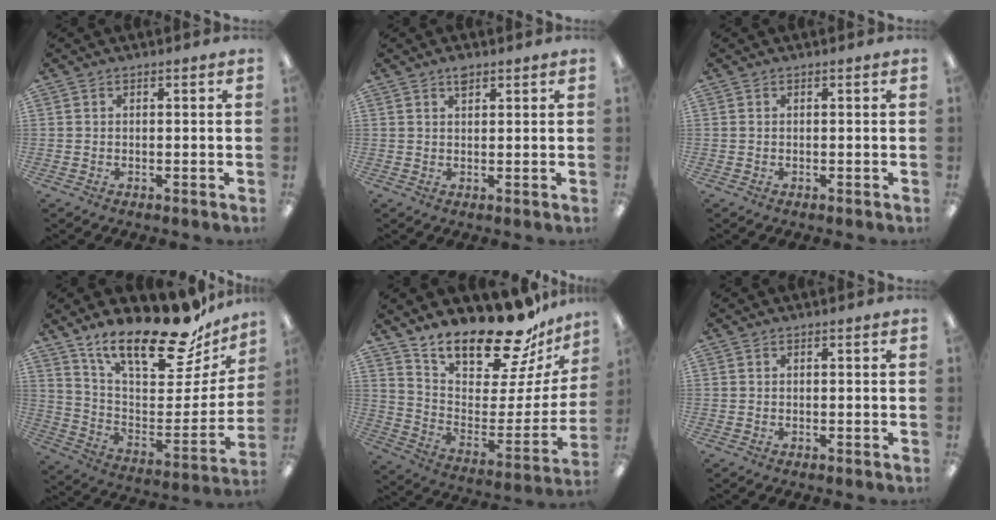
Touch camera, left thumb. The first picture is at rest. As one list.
[{"total": 2.3, "force": [1.7, 1.0, 1.2], "torque": [-0.021, -0.003, 0.029]}, {"total": 0.0}, {"total": 23.7, "force": [18.1, 7.4, 13.3], "torque": [-0.190, -0.134, 0.306]}, {"total": 20.4, "force": [17.6, 5.9, 8.3], "torque": [-0.132, -0.146, 0.304]}, {"total": 0.0}]